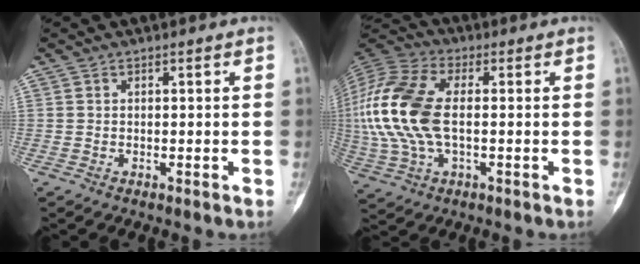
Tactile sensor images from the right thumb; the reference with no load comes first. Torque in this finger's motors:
{"motor_torque": [1.20, 0.93, 1.33, -1.44, 0.54]}